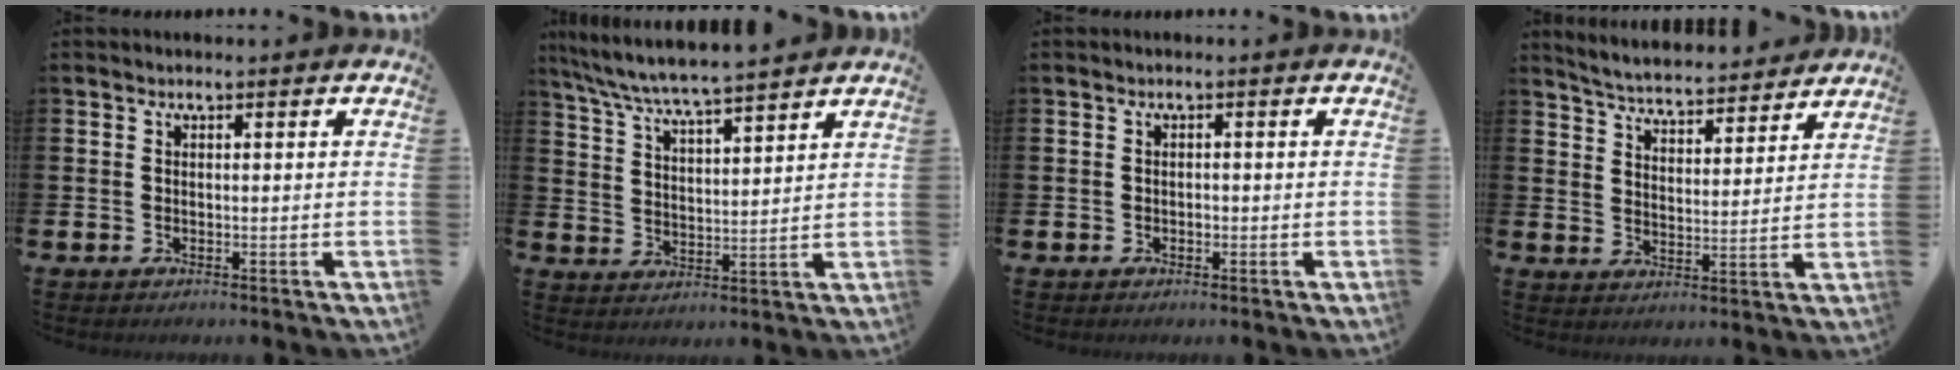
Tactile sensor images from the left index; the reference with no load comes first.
{"total": 6.7, "force": [6.4, -0.2, 1.7], "torque": [-0.063, -0.039, 0.114]}
{"total": 0.6, "force": [-0.2, 0.5, 0.4], "torque": [-0.007, 0.001, -0.005]}
{"total": 5.2, "force": [5.1, 0.6, 0.5], "torque": [-0.040, -0.039, 0.089]}